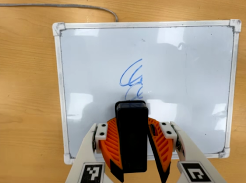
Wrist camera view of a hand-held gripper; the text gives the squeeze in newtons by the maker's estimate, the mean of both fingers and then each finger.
{"total": 8.6, "left": 8.6, "right": 8.6}